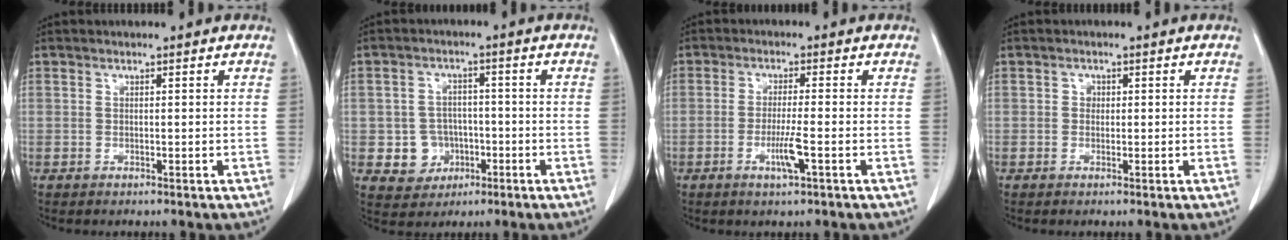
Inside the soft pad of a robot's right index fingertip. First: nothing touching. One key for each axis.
{"total": 5.7, "fx": -1.5, "fy": 5.4, "fz": 1.2, "tx": -0.017, "ty": 0.010, "tz": -0.015}
{"total": 4.1, "fx": -1.5, "fy": -0.1, "fz": 3.9, "tx": -0.073, "ty": -0.006, "tz": -0.027}
{"total": 0.9, "fx": 0.0, "fy": 0.8, "fz": 0.4, "tx": -0.004, "ty": 0.003, "tz": -0.003}